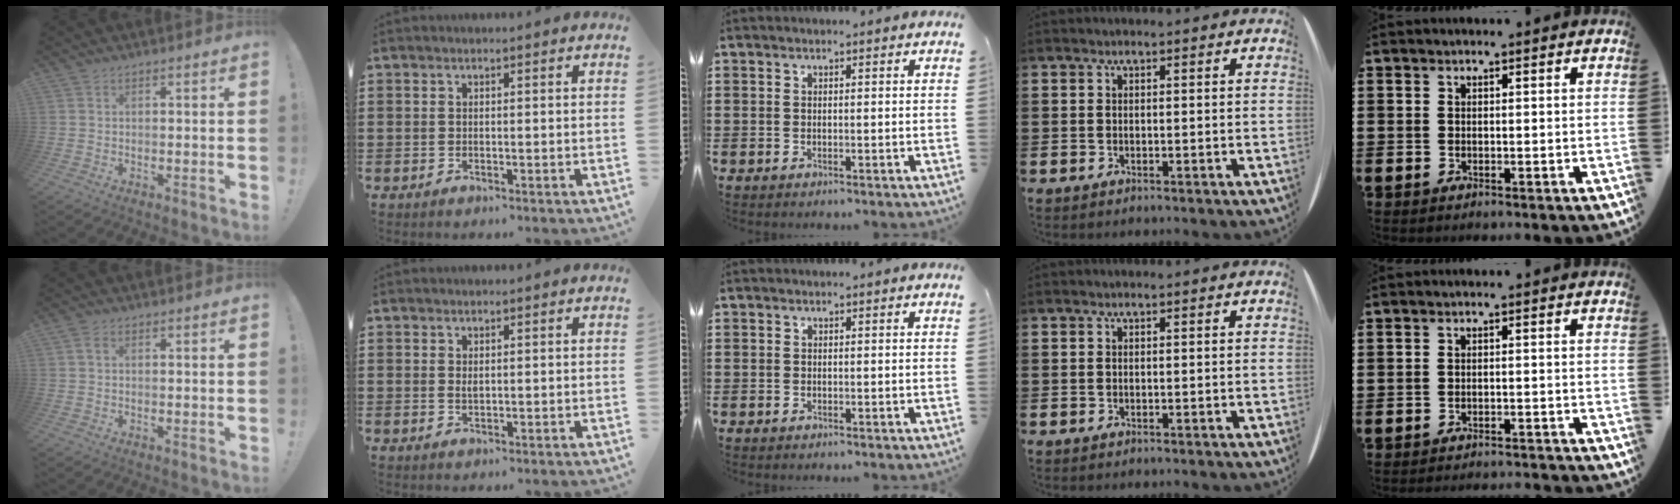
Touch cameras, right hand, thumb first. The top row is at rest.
{"thumb": {"total": 1.7, "force": [0.5, 1.0, 1.4], "torque": [-0.022, 0.002, 0.007]}, "index": {"total": 1.0, "force": [0.4, 0.5, 0.7], "torque": [-0.016, 0.004, 0.007]}, "little": {"total": 1.6, "force": [-1.6, -0.2, 0.0], "torque": [-0.002, 0.003, -0.033]}}